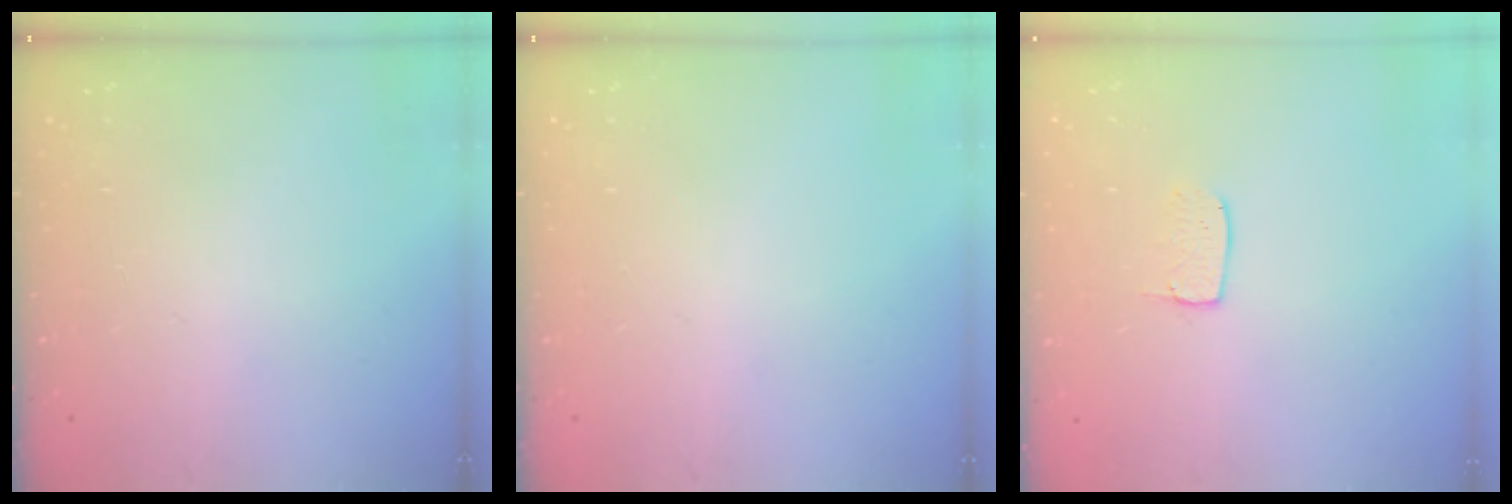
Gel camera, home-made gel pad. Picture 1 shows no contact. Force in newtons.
{"total": 0.0}
{"total": 4.4, "press": 4.4, "slide": 0.3}